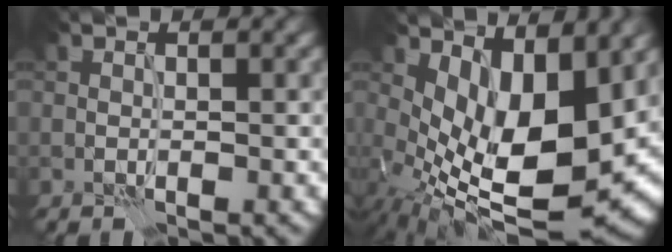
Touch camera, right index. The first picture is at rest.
{"total": 13.3, "force": [0.8, 6.5, 11.5], "torque": [-0.186, -0.026, 0.027]}